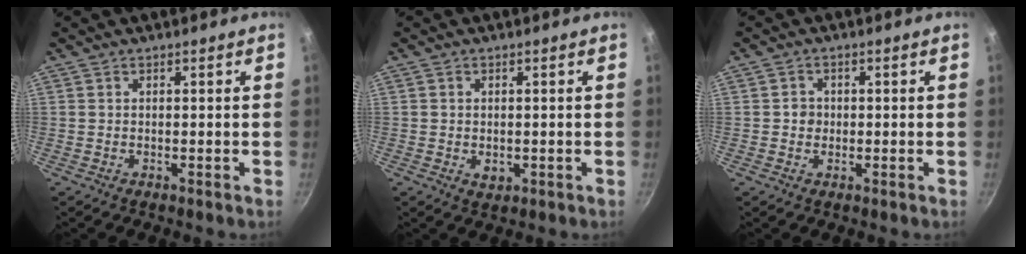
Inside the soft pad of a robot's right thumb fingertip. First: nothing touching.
{"total": 2.2, "force": [-0.4, 1.8, 1.3], "torque": [-0.023, -0.002, -0.002]}
{"total": 2.3, "force": [-0.1, 2.1, 0.8], "torque": [0.000, 0.007, -0.005]}